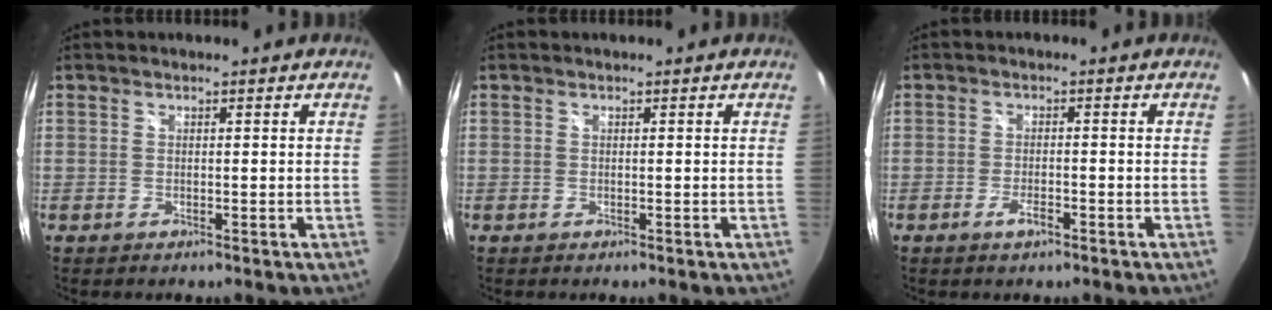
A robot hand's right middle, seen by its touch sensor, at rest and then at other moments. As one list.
[{"total": 0.0}, {"total": 2.4, "force": [-1.5, 0.7, 1.7], "torque": [-0.038, -0.002, -0.029]}]